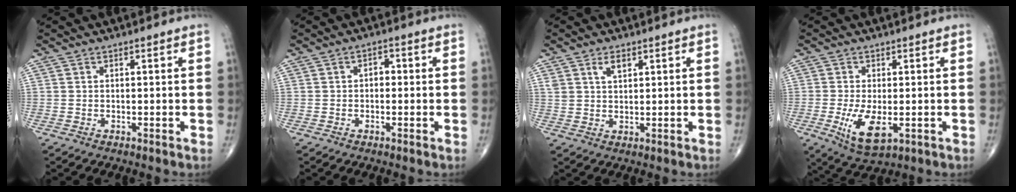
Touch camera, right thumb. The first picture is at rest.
{"total": 2.1, "force": [0.0, 1.5, 1.6], "torque": [-0.015, 0.009, -0.006]}
{"total": 3.4, "force": [1.9, 1.7, 2.2], "torque": [-0.034, -0.009, 0.037]}
{"total": 7.8, "force": [-1.9, 3.5, 6.7], "torque": [-0.125, -0.018, -0.025]}